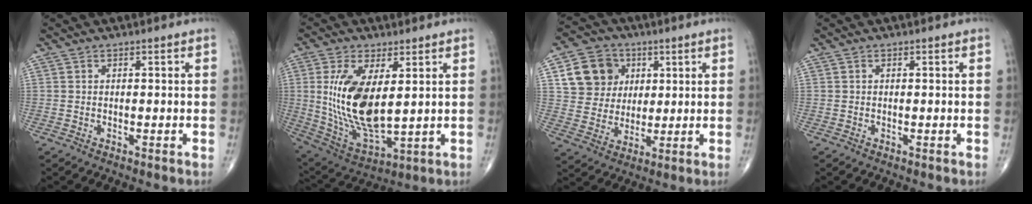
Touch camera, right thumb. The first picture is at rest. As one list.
[{"total": 16.7, "force": [2.7, 7.5, 14.6], "torque": [-0.287, -0.023, 0.069]}, {"total": 11.9, "force": [3.9, 10.4, 4.3], "torque": [-0.046, -0.003, 0.070]}, {"total": 0.0}]